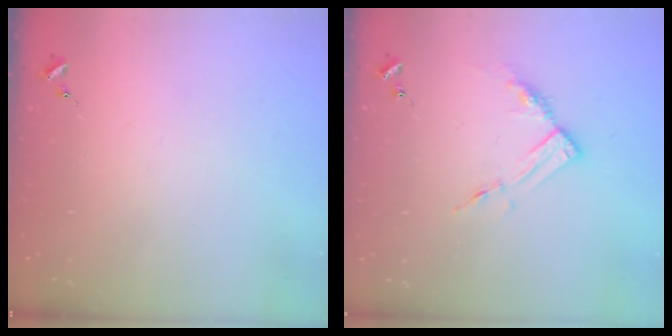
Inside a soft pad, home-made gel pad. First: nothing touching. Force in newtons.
{"total": 8.8, "press": 8.8, "slide": 0.6}